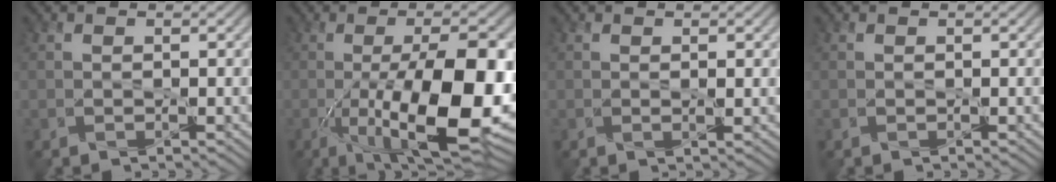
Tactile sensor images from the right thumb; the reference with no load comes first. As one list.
[{"total": 17.3, "force": [-3.9, 5.7, 15.9], "torque": [-0.234, -0.006, -0.058]}, {"total": 0.6, "force": [0.2, 0.1, 0.6], "torque": [-0.013, 0.003, 0.002]}, {"total": 0.0}]